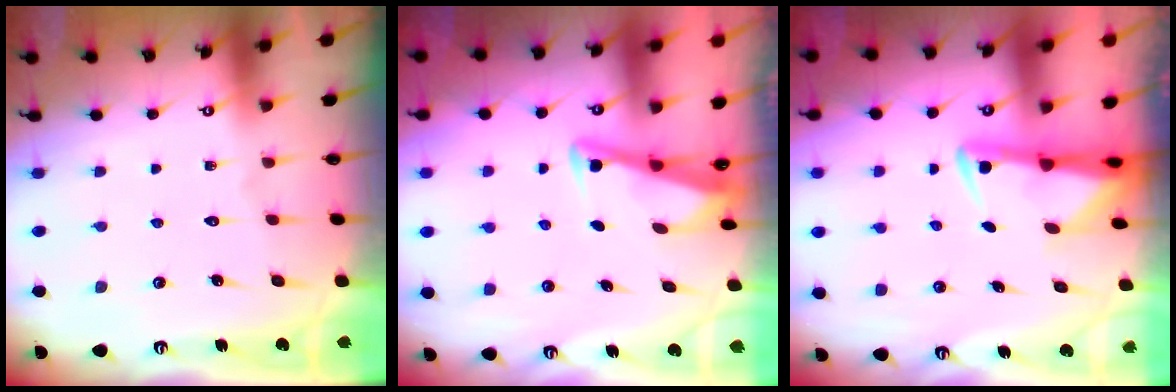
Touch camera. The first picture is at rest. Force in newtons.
{"total": 3.4, "press": 3.3, "slide": 0.4}
{"total": 2.9, "press": 2.8, "slide": 0.5}